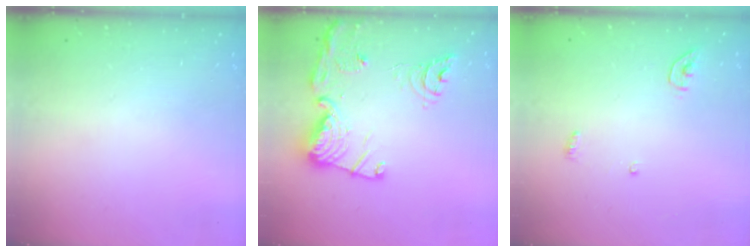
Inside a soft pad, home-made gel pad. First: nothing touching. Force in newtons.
{"total": 17.6, "press": 17.6, "slide": 1.7}
{"total": 3.5, "press": 3.5, "slide": 0.1}